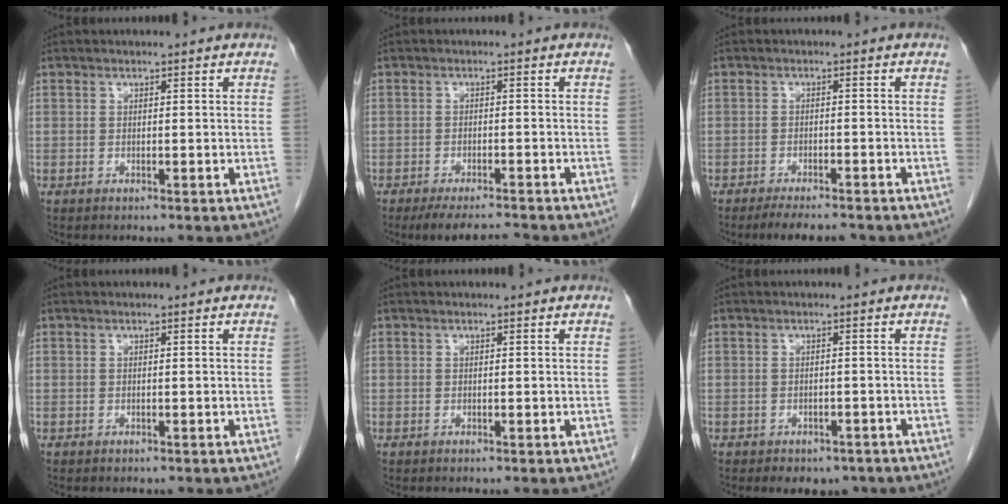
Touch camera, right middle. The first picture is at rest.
{"total": 5.1, "force": [-4.8, 0.2, 1.8], "torque": [-0.026, -0.009, -0.079]}
{"total": 5.8, "force": [-5.1, 1.1, 2.6], "torque": [-0.035, -0.009, -0.078]}
{"total": 0.0}
{"total": 0.0}
{"total": 5.1, "force": [-3.9, 2.8, 1.6], "torque": [-0.010, 0.006, -0.046]}